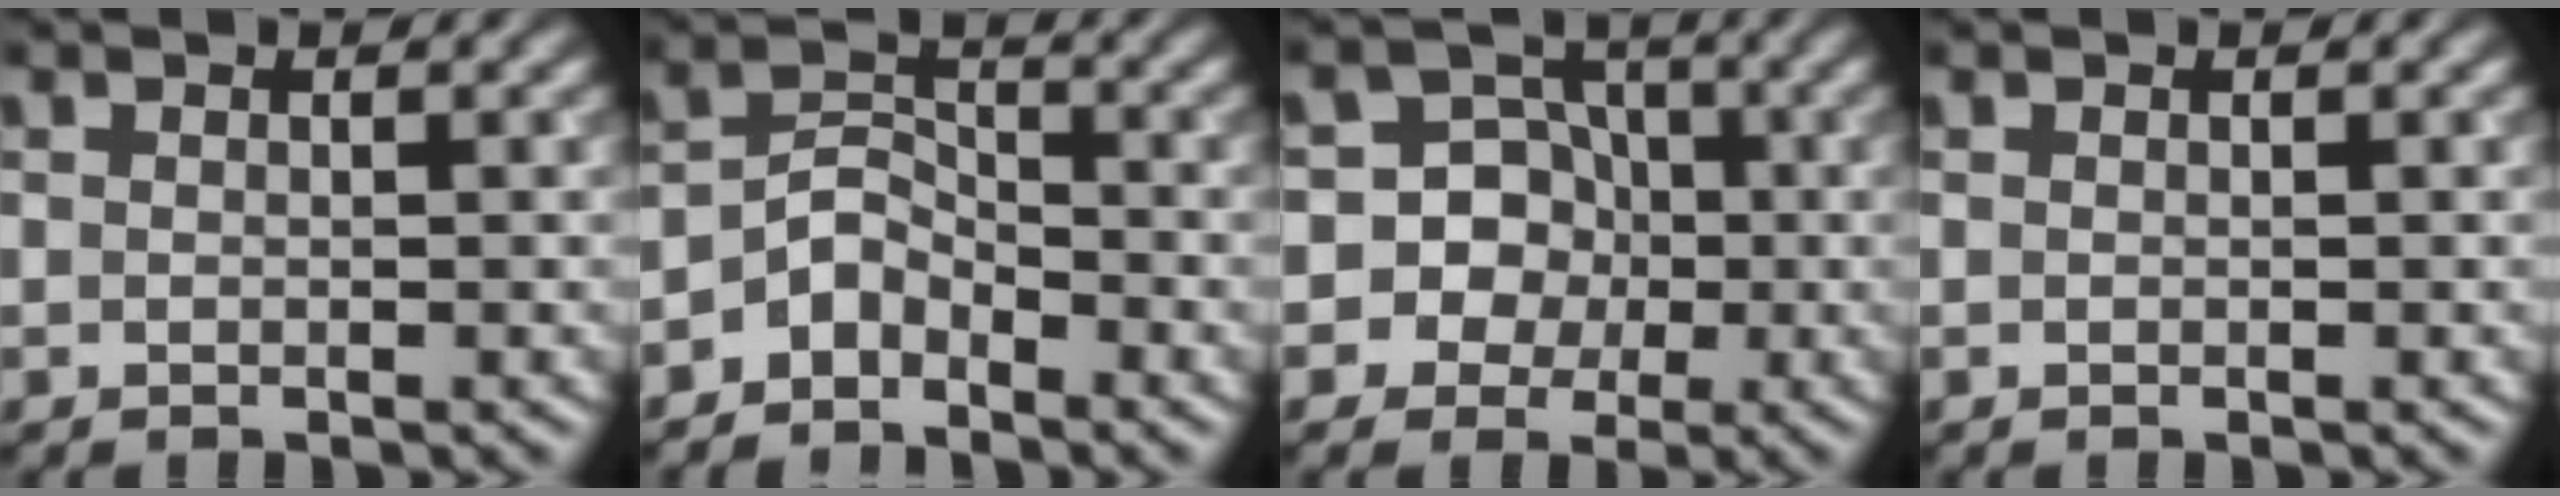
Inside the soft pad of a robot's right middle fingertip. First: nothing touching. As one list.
[{"total": 2.8, "force": [-2.0, 1.5, 1.1], "torque": [-0.019, 0.014, -0.046]}, {"total": 9.3, "force": [-1.8, 8.9, 2.0], "torque": [-0.039, 0.019, -0.056]}, {"total": 0.0}]